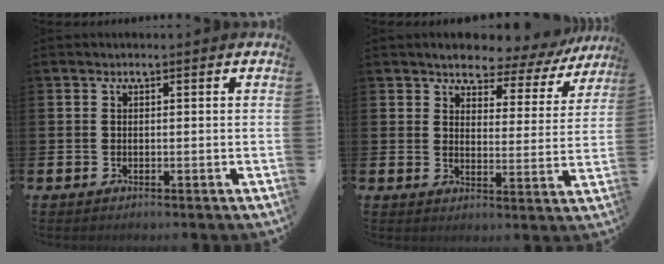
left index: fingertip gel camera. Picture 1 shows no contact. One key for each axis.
{"total": 4.4, "fx": 4.2, "fy": 1.0, "fz": 0.6, "tx": -0.034, "ty": -0.037, "tz": 0.066}